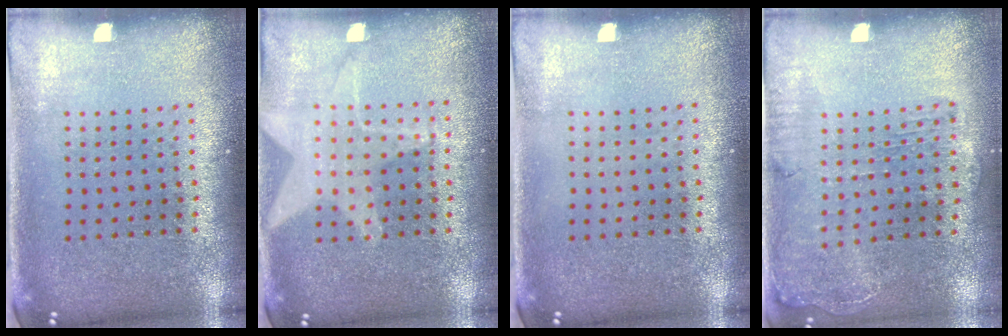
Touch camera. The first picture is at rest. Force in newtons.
{"total": 0.9, "press": 0.9, "slide": 0.0}
{"total": 0.0}
{"total": 1.6, "press": 1.5, "slide": 0.5}